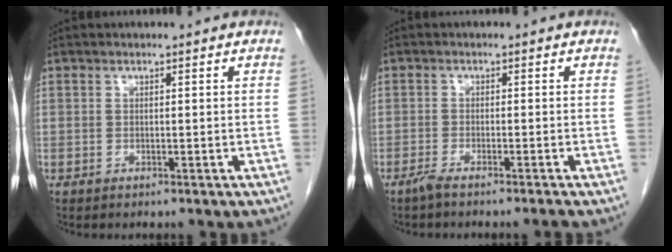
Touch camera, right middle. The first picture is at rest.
{"total": 2.8, "force": [-2.4, -0.6, 1.4], "torque": [-0.028, -0.002, -0.044]}